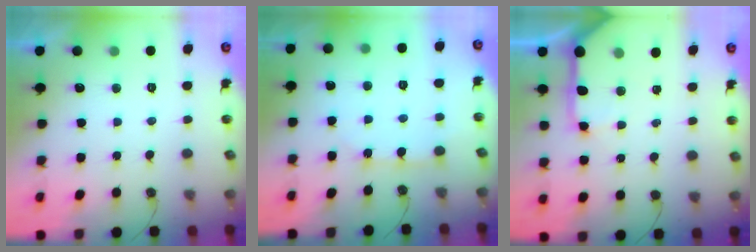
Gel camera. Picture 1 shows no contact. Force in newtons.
{"total": 4.2, "press": 4.2, "slide": 0.2}
{"total": 11.0, "press": 10.9, "slide": 1.5}